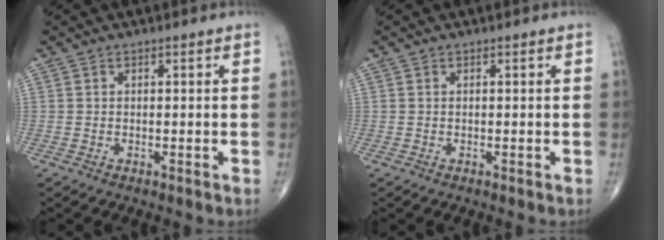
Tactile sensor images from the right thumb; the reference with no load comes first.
{"total": 0.0}